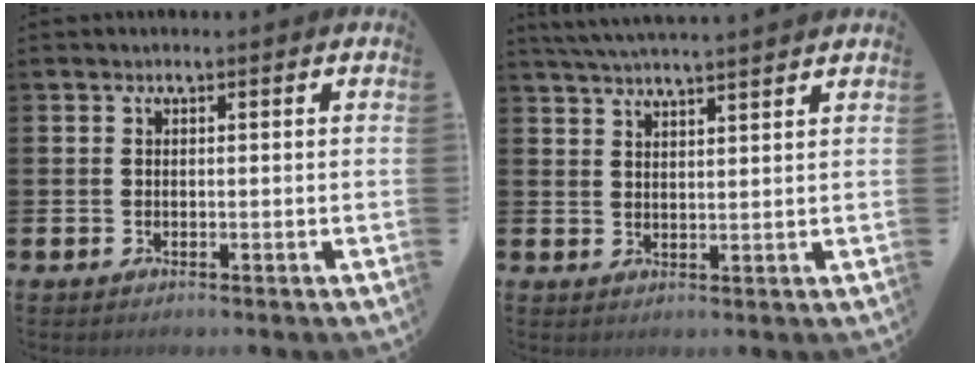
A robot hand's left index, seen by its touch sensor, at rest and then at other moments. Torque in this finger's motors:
{"motor_torque": [0.87, -1.27, 0.56, 0.20]}